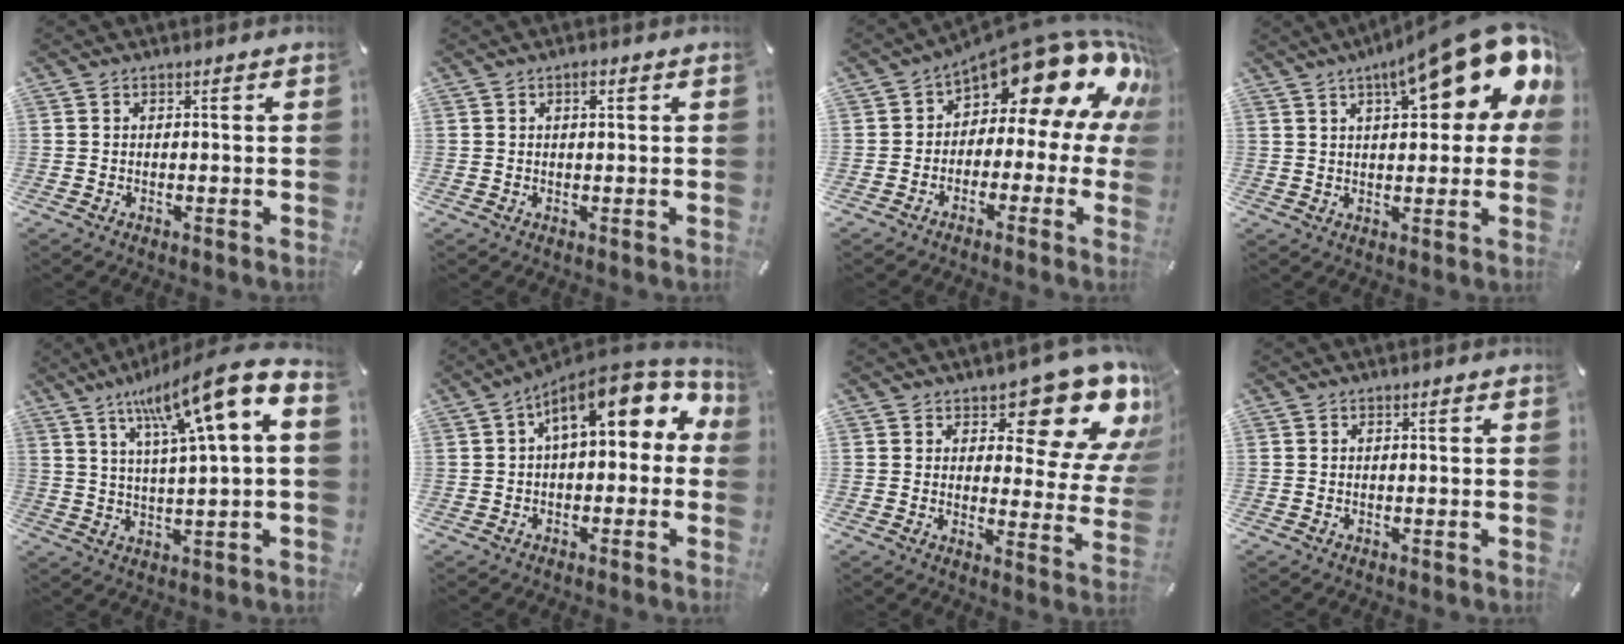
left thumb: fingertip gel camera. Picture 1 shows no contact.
{"total": 1.6, "force": [0.6, 0.7, 1.3], "torque": [-0.019, 0.002, 0.007]}
{"total": 19.4, "force": [10.2, 8.9, 13.9], "torque": [-0.196, -0.078, 0.170]}
{"total": 20.8, "force": [10.3, 6.6, 16.8], "torque": [-0.234, -0.054, 0.163]}
{"total": 14.8, "force": [7.7, 1.3, 12.5], "torque": [-0.224, -0.037, 0.119]}
{"total": 14.6, "force": [5.8, 7.0, 11.4], "torque": [-0.165, -0.036, 0.099]}
{"total": 16.1, "force": [10.4, 7.0, 10.1], "torque": [-0.117, -0.082, 0.169]}
{"total": 0.0}